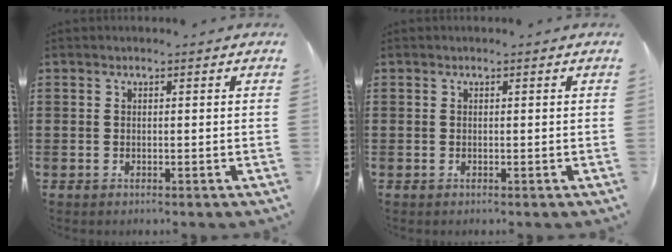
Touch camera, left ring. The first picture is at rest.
{"total": 0.0}